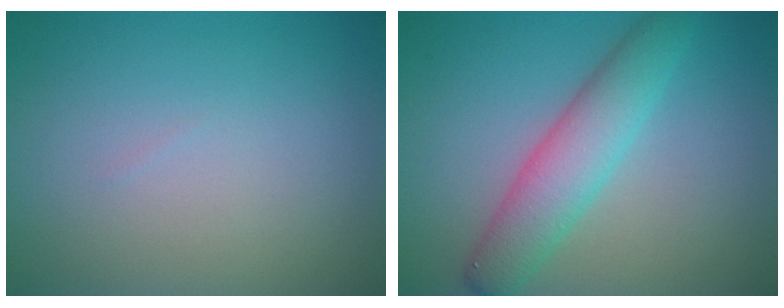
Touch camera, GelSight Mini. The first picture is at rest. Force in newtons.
{"total": 4.8, "press": 4.8, "slide": 0.1}